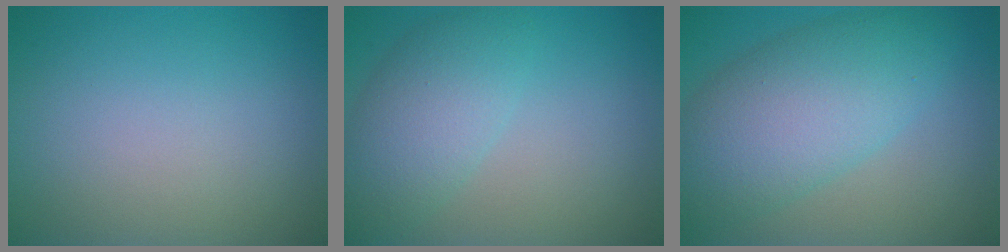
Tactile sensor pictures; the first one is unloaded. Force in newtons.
{"total": 4.8, "press": 4.8, "slide": 0.3}
{"total": 8.1, "press": 8.1, "slide": 0.3}